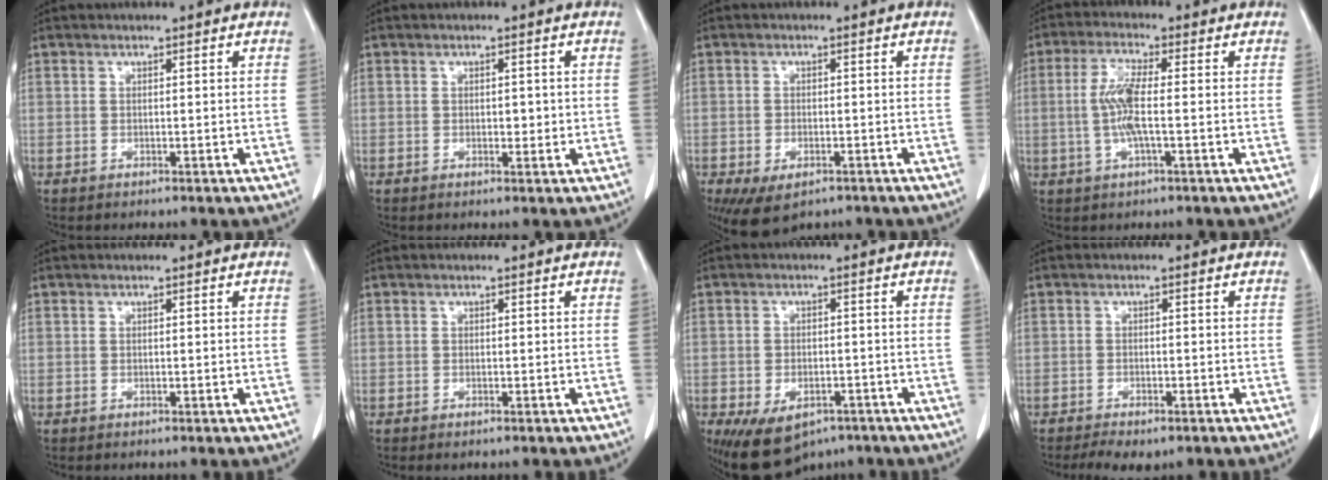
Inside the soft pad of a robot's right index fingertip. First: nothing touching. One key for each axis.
{"total": 1.8, "fx": 0.0, "fy": 1.0, "fz": 1.5, "tx": -0.019, "ty": 0.000, "tz": 0.002}
{"total": 6.9, "fx": -4.3, "fy": 3.6, "fz": 3.9, "tx": -0.066, "ty": -0.008, "tz": -0.061}
{"total": 6.3, "fx": -0.4, "fy": 0.8, "fz": 6.2, "tx": -0.134, "ty": -0.001, "tz": -0.012}
{"total": 0.0}
{"total": 0.7, "fx": -0.5, "fy": 0.3, "fz": 0.4, "tx": -0.008, "ty": -0.001, "tz": -0.004}
{"total": 9.6, "fx": -6.1, "fy": 5.5, "fz": 5.0, "tx": -0.083, "ty": 0.002, "tz": -0.084}
{"total": 5.4, "fx": -4.0, "fy": 2.2, "fz": 2.9, "tx": -0.038, "ty": -0.007, "tz": -0.055}